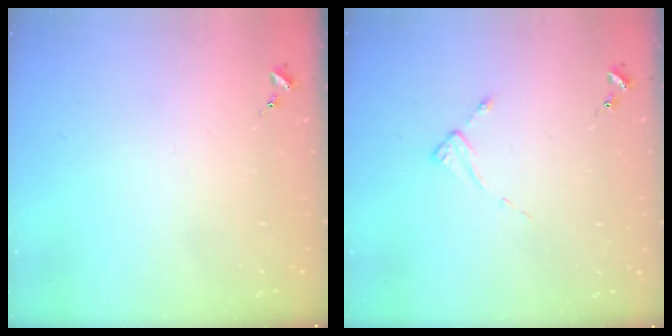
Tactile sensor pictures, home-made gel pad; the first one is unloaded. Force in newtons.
{"total": 2.3, "press": 2.3, "slide": 0.3}